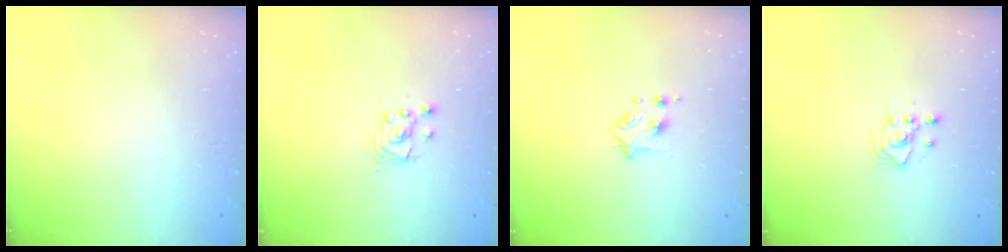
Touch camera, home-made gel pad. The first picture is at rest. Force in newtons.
{"total": 2.9, "press": 2.9, "slide": 0.0}
{"total": 4.8, "press": 4.8, "slide": 0.6}
{"total": 3.4, "press": 3.4, "slide": 0.4}